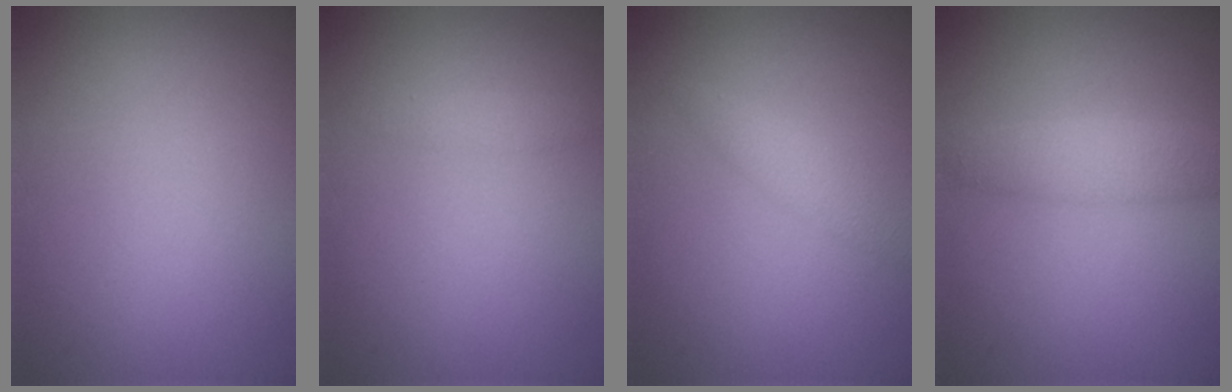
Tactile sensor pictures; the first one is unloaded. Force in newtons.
{"total": 1.0, "press": 1.0, "slide": 0.0}
{"total": 1.7, "press": 1.7, "slide": 0.1}
{"total": 2.4, "press": 2.4, "slide": 0.1}